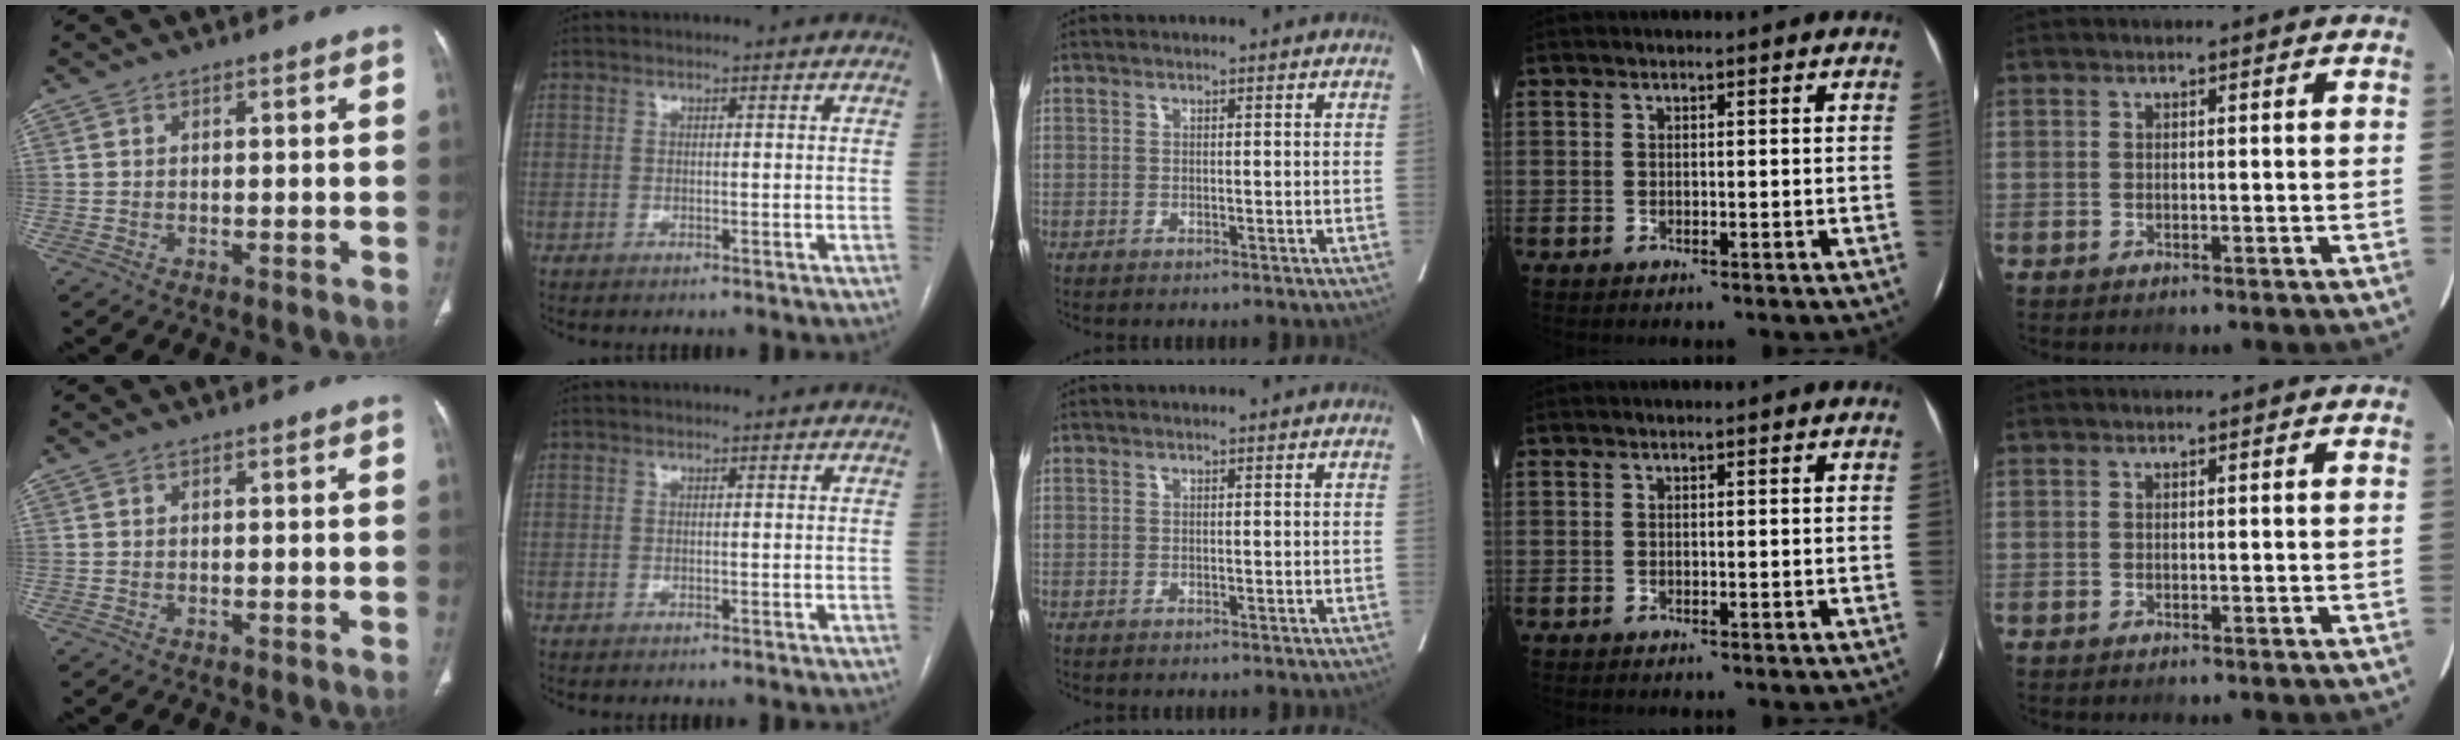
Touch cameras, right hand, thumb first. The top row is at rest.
{}